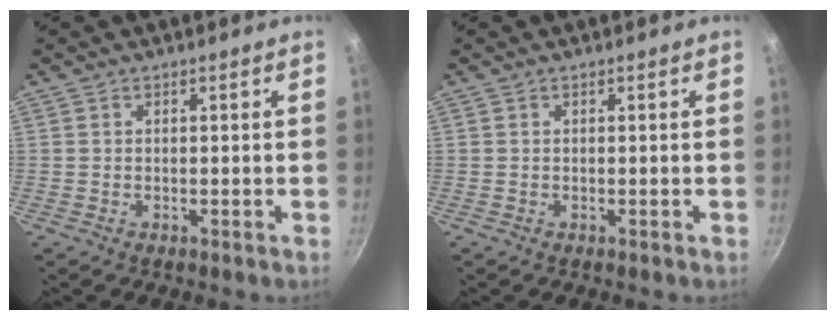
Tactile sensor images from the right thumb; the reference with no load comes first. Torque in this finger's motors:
{"motor_torque": [-0.01, 0.01, 0.00, 0.00, 0.00]}